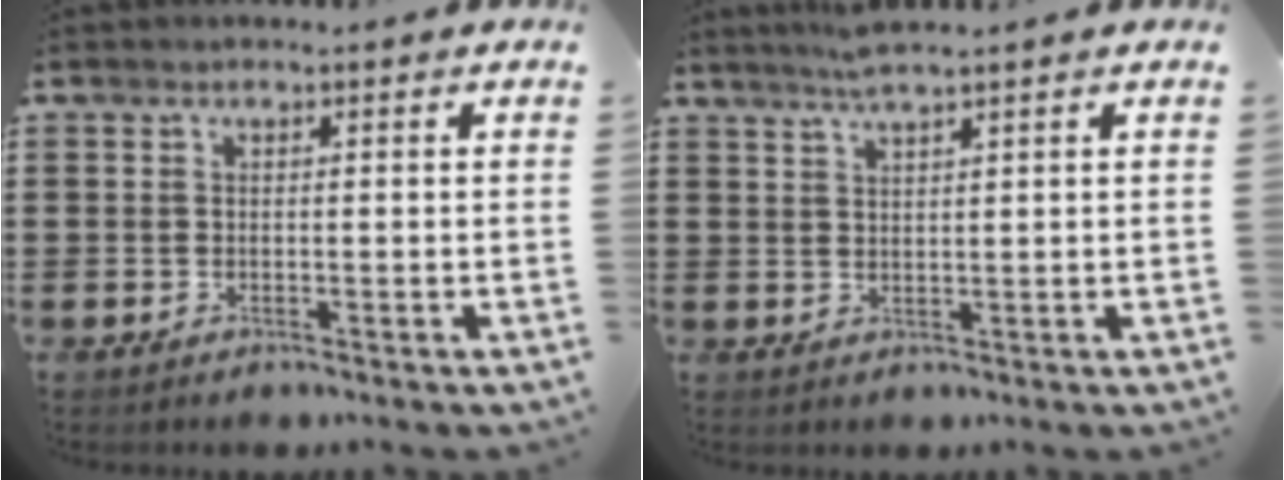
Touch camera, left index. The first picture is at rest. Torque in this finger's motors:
{"motor_torque": [0.61, -0.58, 0.18, 0.07]}